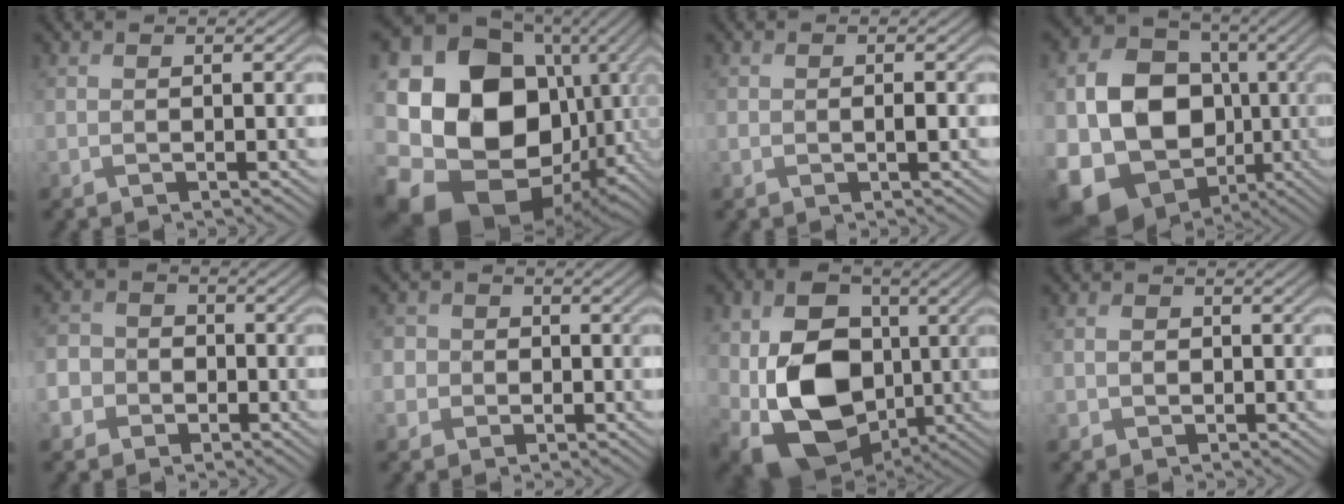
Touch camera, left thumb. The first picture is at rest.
{"total": 21.9, "force": [-1.6, 18.0, 12.4], "torque": [-0.284, -0.053, 0.006]}
{"total": 1.4, "force": [-0.2, 0.8, 1.1], "torque": [-0.021, -0.002, -0.001]}
{"total": 18.7, "force": [-4.2, 15.4, 9.7], "torque": [-0.239, -0.044, -0.077]}
{"total": 6.2, "force": [-2.4, 5.5, 1.6], "torque": [-0.055, -0.006, -0.066]}
{"total": 4.2, "force": [-0.1, 4.0, 1.0], "torque": [-0.027, 0.009, -0.024]}
{"total": 14.4, "force": [-1.2, 10.1, 10.2], "torque": [-0.217, -0.019, -0.018]}
{"total": 1.5, "force": [-0.3, 1.4, 0.6], "torque": [-0.013, -0.005, -0.007]}